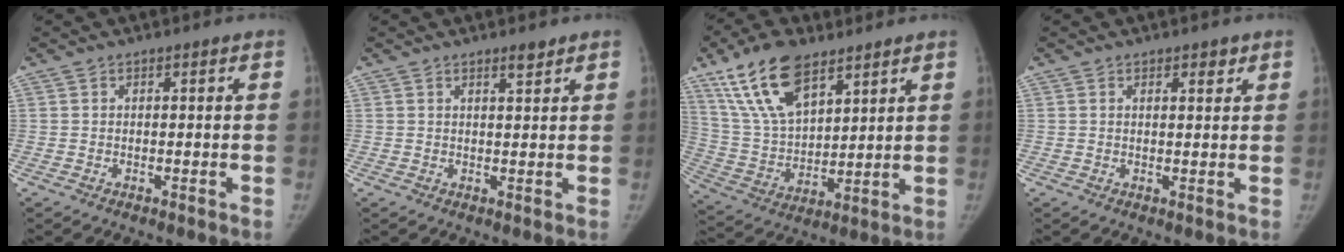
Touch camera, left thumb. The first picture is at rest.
{"total": 1.9, "force": [1.5, 0.4, 1.1], "torque": [-0.009, -0.012, 0.026]}
{"total": 16.9, "force": [10.3, 8.0, 10.7], "torque": [-0.180, -0.035, 0.205]}
{"total": 1.9, "force": [1.3, 0.9, 1.1], "torque": [-0.003, -0.007, 0.018]}